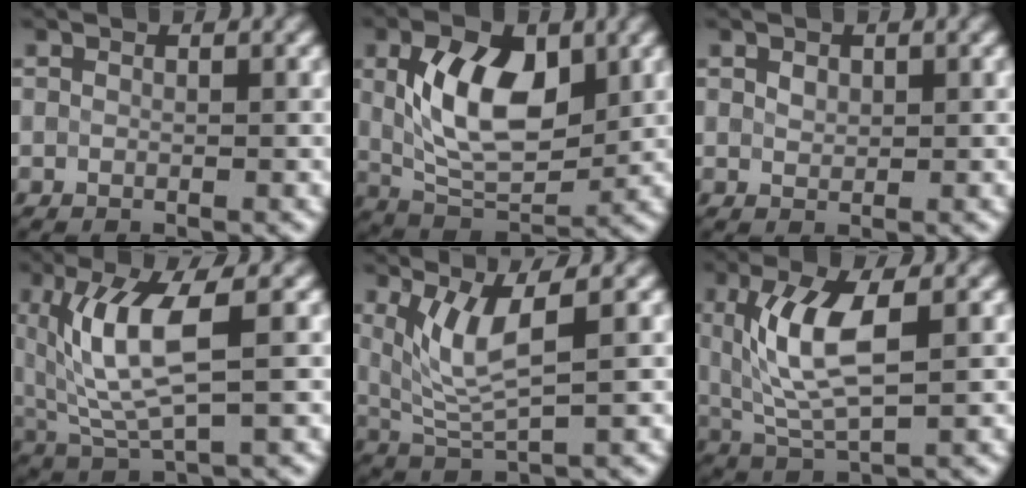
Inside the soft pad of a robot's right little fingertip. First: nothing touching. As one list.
[{"total": 8.5, "force": [1.9, 4.6, 6.9], "torque": [-0.131, 0.005, 0.033]}, {"total": 1.0, "force": [0.5, 0.6, 0.5], "torque": [-0.012, 0.001, 0.009]}, {"total": 6.9, "force": [1.6, 1.8, 6.5], "torque": [-0.141, -0.005, 0.034]}, {"total": 4.3, "force": [1.6, 0.9, 3.8], "torque": [-0.089, -0.008, 0.041]}, {"total": 6.6, "force": [1.4, 2.4, 5.9], "torque": [-0.128, 0.000, 0.030]}]